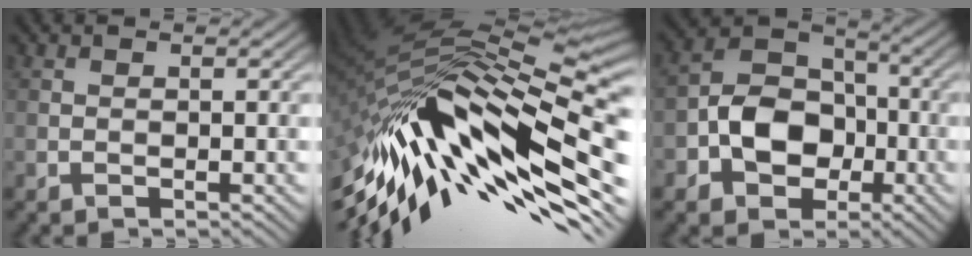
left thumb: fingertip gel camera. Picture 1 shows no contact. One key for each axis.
{"total": 18.2, "fx": -7.4, "fy": 6.7, "fz": 15.3, "tx": -0.288, "ty": -0.008, "tz": -0.137}
{"total": 8.9, "fx": -2.7, "fy": 6.7, "fz": 5.2, "tx": -0.100, "ty": 0.001, "tz": -0.067}